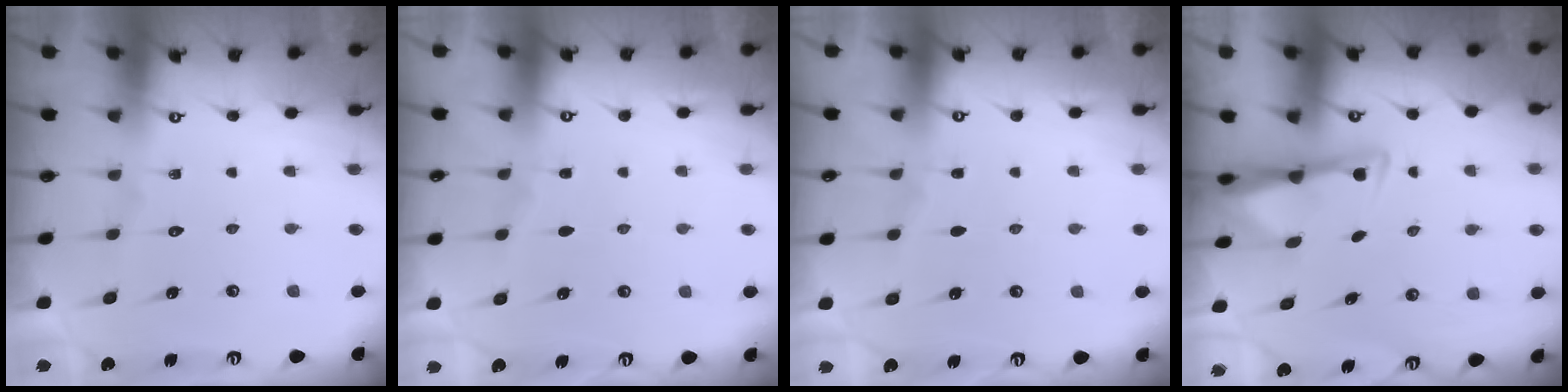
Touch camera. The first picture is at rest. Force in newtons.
{"total": 0.7, "press": 0.7, "slide": 0.2}
{"total": 0.7, "press": 0.7, "slide": 0.2}
{"total": 3.0, "press": 2.9, "slide": 0.5}